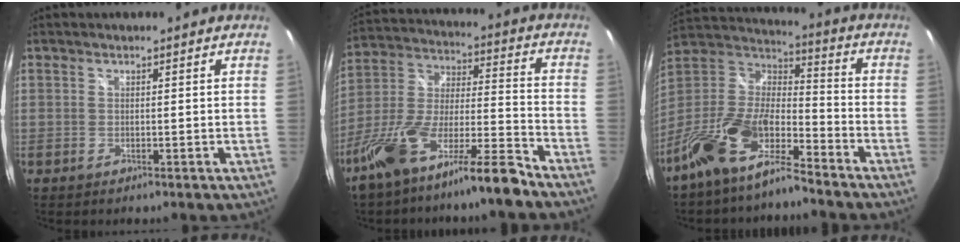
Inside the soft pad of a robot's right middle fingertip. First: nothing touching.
{"total": 15.9, "force": [-11.5, 1.9, 10.8], "torque": [-0.213, -0.003, -0.210]}
{"total": 15.3, "force": [-10.7, 5.3, 9.5], "torque": [-0.200, -0.003, -0.209]}